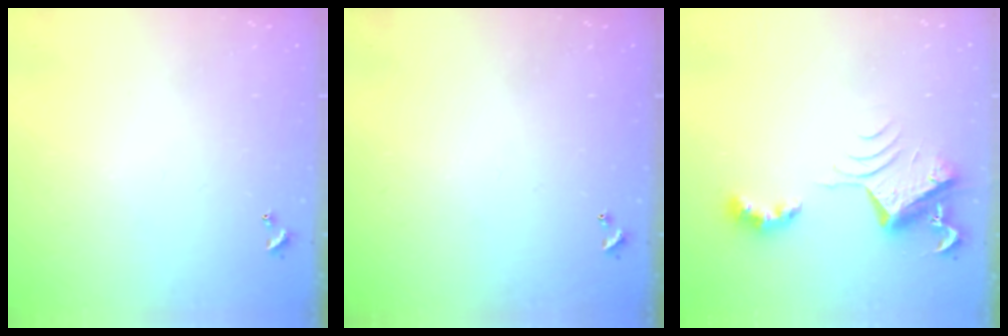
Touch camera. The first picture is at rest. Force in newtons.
{"total": 0.0}
{"total": 7.2, "press": 7.1, "slide": 0.9}